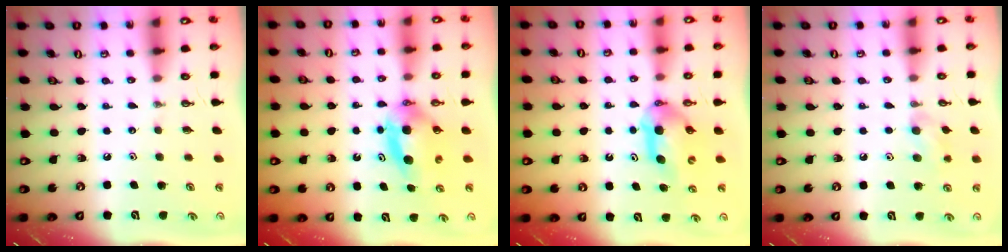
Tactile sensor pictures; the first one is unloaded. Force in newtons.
{"total": 6.6, "press": 6.0, "slide": 2.8}
{"total": 6.3, "press": 6.1, "slide": 1.4}
{"total": 7.7, "press": 7.6, "slide": 1.2}